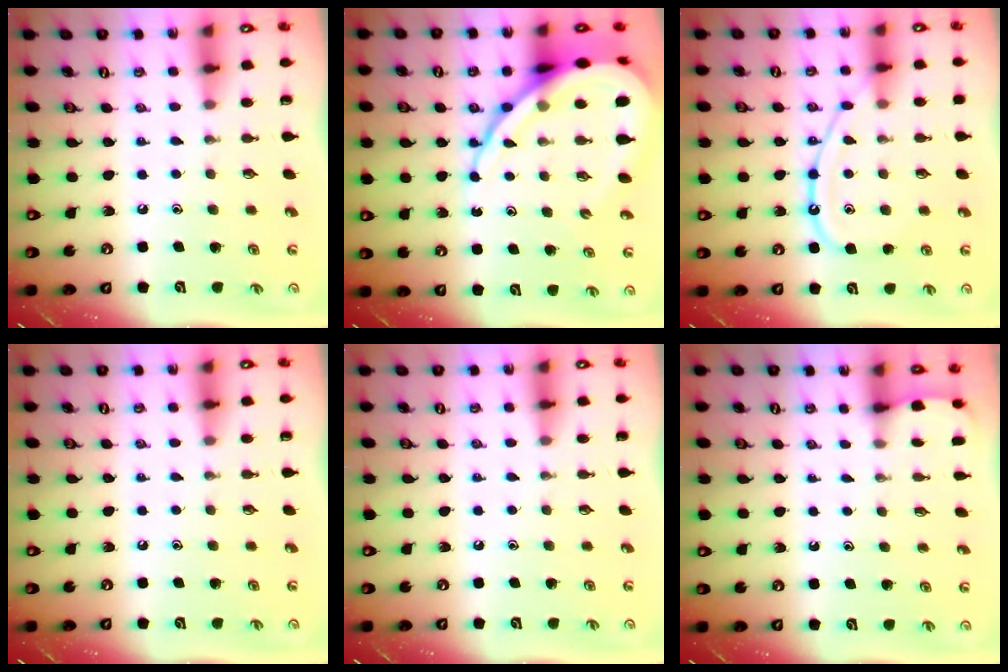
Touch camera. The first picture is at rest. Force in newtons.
{"total": 18.0, "press": 17.9, "slide": 1.9}
{"total": 12.3, "press": 12.3, "slide": 1.1}
{"total": 0.0}
{"total": 0.0}
{"total": 1.3, "press": 1.3, "slide": 0.1}